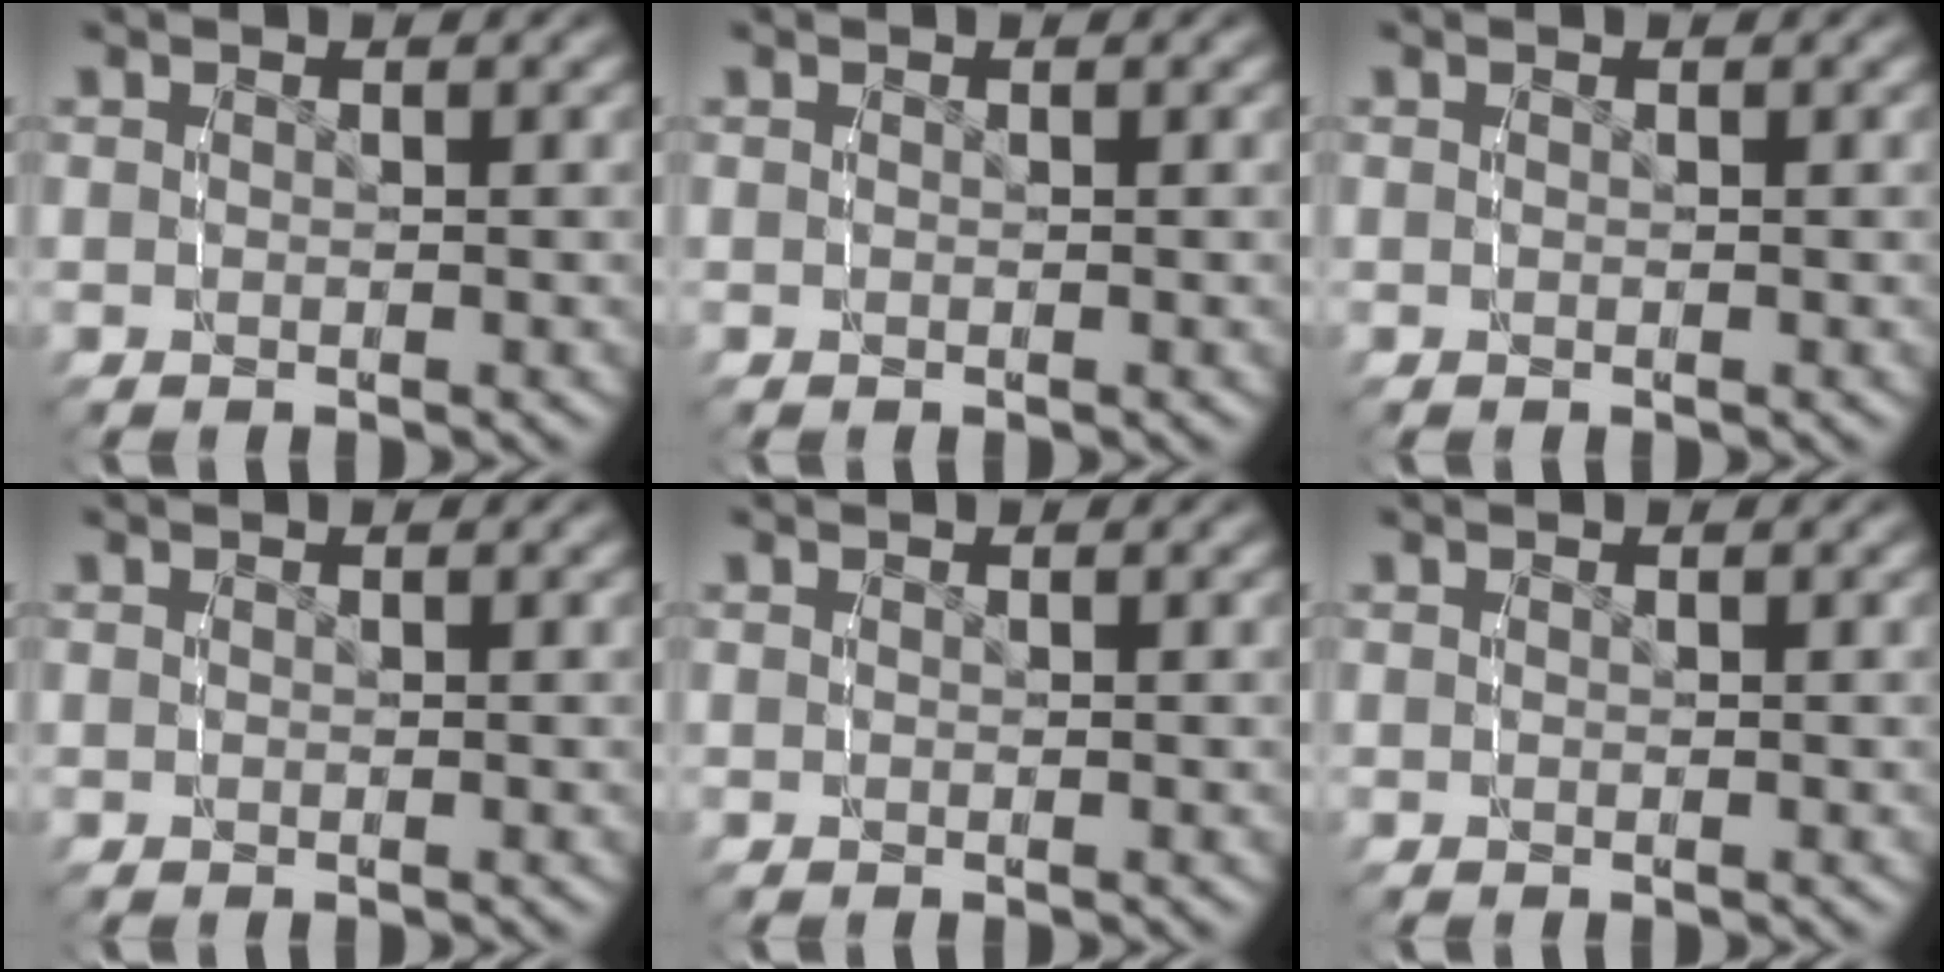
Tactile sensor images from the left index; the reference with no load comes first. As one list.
[{"total": 0.0}, {"total": 0.0}, {"total": 0.0}, {"total": 0.0}, {"total": 0.0}]